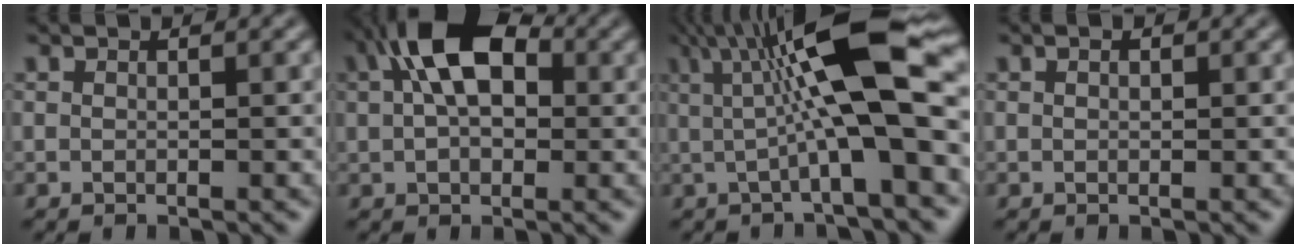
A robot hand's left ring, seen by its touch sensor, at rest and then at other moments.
{"total": 8.3, "force": [2.2, 4.9, 6.4], "torque": [-0.113, 0.028, 0.024]}
{"total": 11.4, "force": [1.9, 2.7, 10.9], "torque": [-0.171, 0.015, 0.032]}
{"total": 0.9, "force": [0.4, 0.6, 0.6], "torque": [-0.003, 0.003, 0.001]}